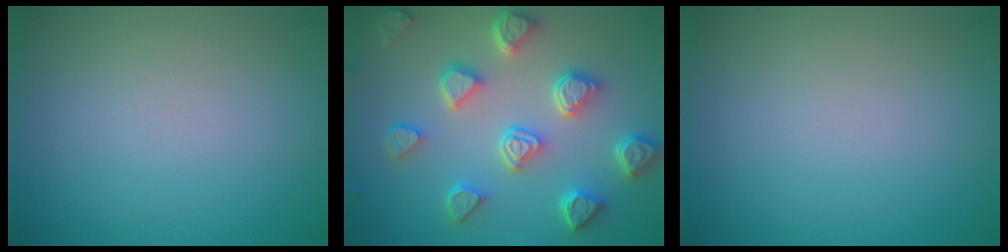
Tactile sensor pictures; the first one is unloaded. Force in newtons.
{"total": 6.4, "press": 5.2, "slide": 3.8}
{"total": 0.0}